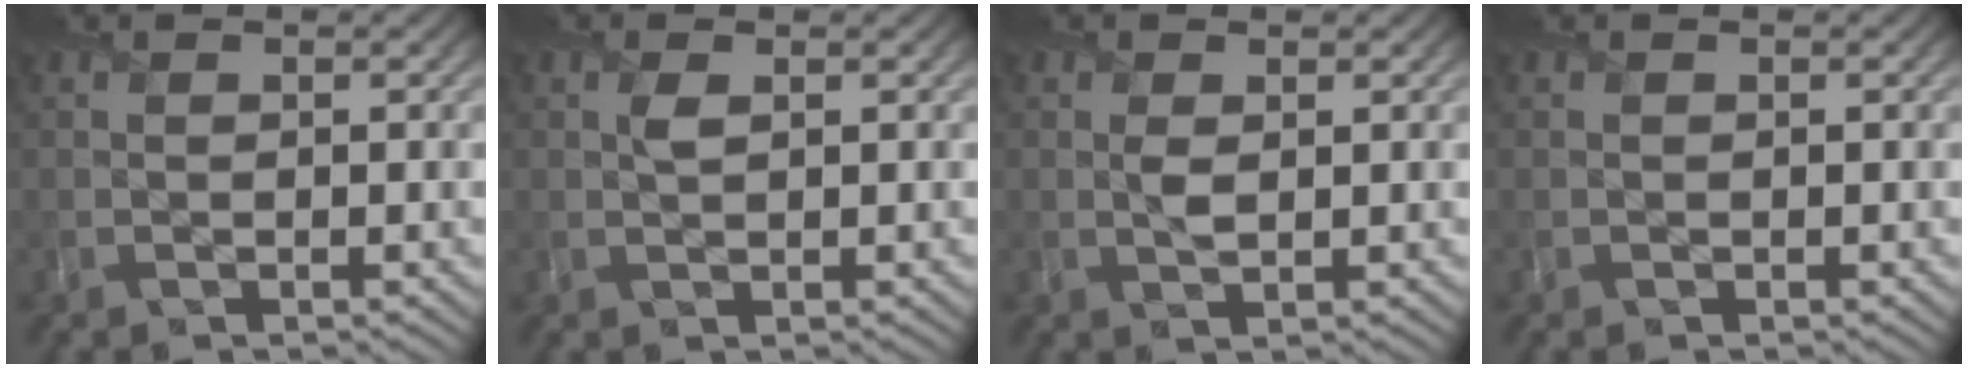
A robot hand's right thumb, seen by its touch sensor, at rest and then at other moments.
{"total": 1.4, "force": [0.4, 0.7, 1.1], "torque": [-0.027, -0.003, 0.008]}
{"total": 1.5, "force": [0.3, 0.8, 1.3], "torque": [-0.030, -0.005, 0.006]}
{"total": 0.0}